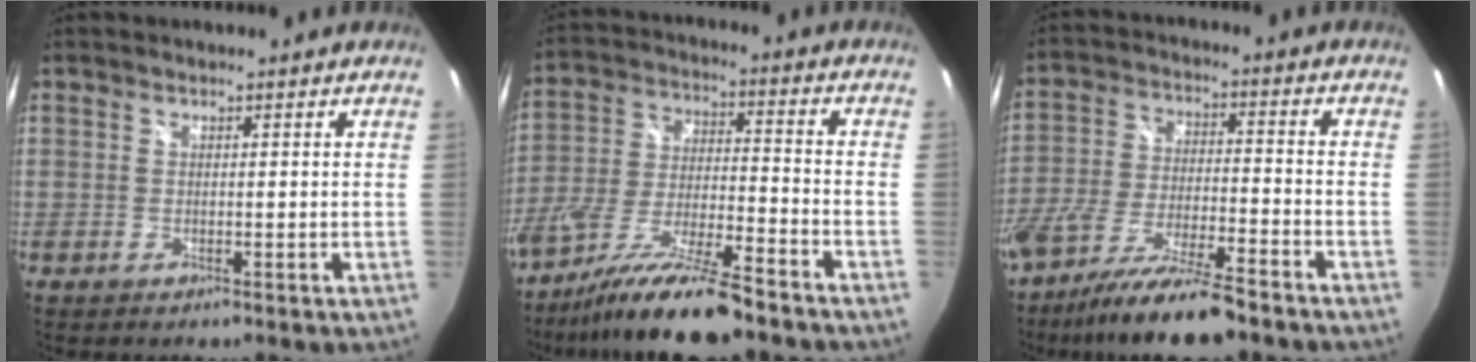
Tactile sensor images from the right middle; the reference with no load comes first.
{"total": 15.1, "force": [-12.2, 1.3, 8.7], "torque": [-0.178, -0.024, -0.217]}
{"total": 14.9, "force": [-11.9, 1.9, 8.8], "torque": [-0.177, -0.035, -0.206]}